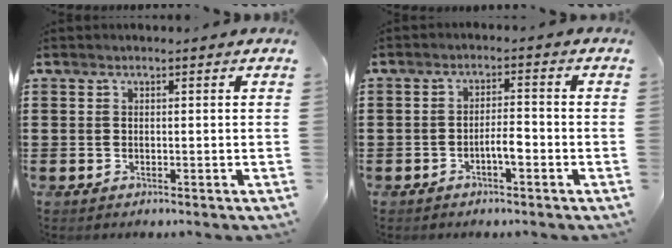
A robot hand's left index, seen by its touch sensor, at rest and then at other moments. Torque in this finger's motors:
{"motor_torque": [0.17, 0.13, 0.07, 0.06]}